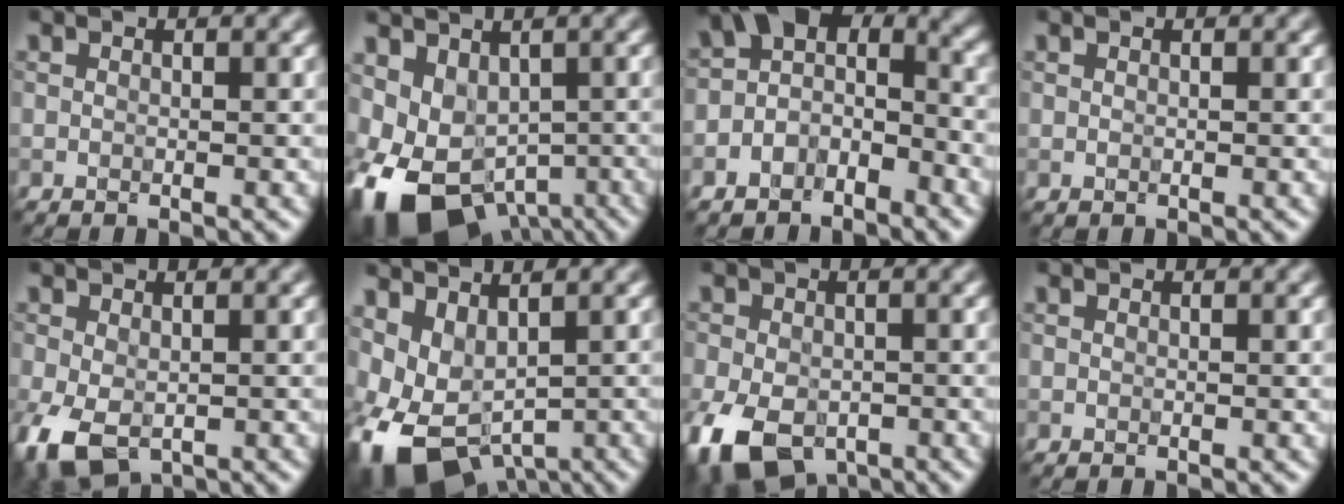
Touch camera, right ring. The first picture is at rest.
{"total": 10.1, "force": [-4.7, 6.8, 5.7], "torque": [-0.104, -0.032, -0.055]}
{"total": 5.7, "force": [-1.2, 3.8, 4.0], "torque": [-0.047, 0.014, -0.031]}
{"total": 0.0}
{"total": 5.3, "force": [-2.0, 3.4, 3.5], "torque": [-0.088, -0.017, -0.032]}
{"total": 7.6, "force": [-2.0, 4.8, 5.5], "torque": [-0.115, -0.019, -0.025]}
{"total": 8.9, "force": [-4.3, 5.7, 5.3], "torque": [-0.112, -0.031, -0.074]}
{"total": 0.0}